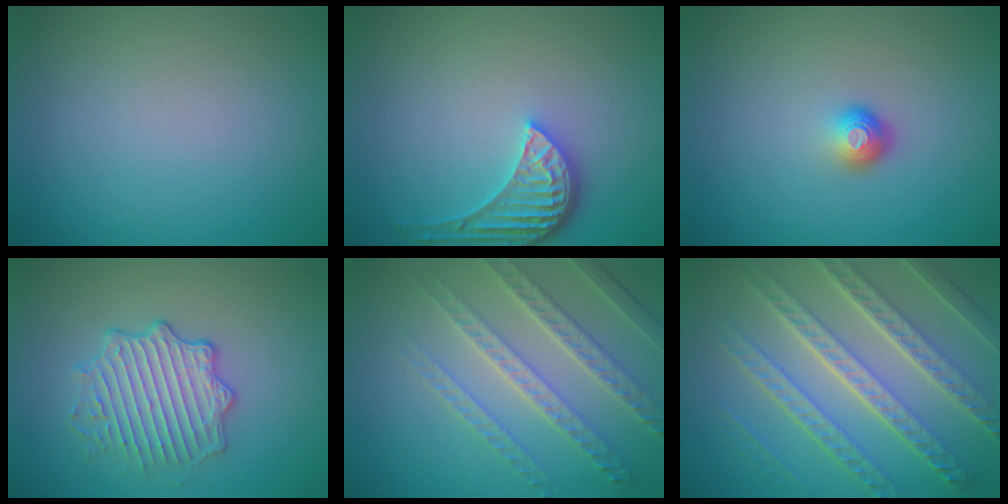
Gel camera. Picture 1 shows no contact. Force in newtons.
{"total": 4.0, "press": 3.4, "slide": 2.1}
{"total": 1.8, "press": 1.2, "slide": 1.3}
{"total": 4.2, "press": 3.8, "slide": 1.8}
{"total": 4.1, "press": 4.1, "slide": 0.2}
{"total": 9.0, "press": 6.4, "slide": 6.4}